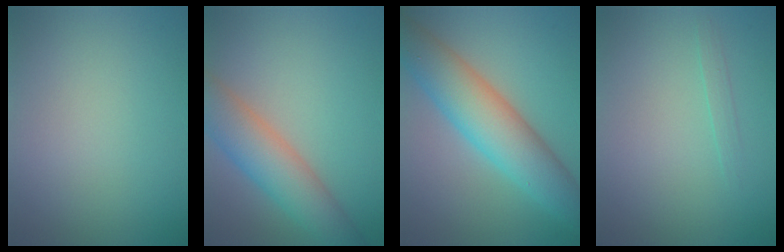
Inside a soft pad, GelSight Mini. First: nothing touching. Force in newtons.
{"total": 6.4, "press": 6.3, "slide": 0.5}
{"total": 8.4, "press": 8.4, "slide": 0.3}
{"total": 0.7, "press": 0.7, "slide": 0.1}